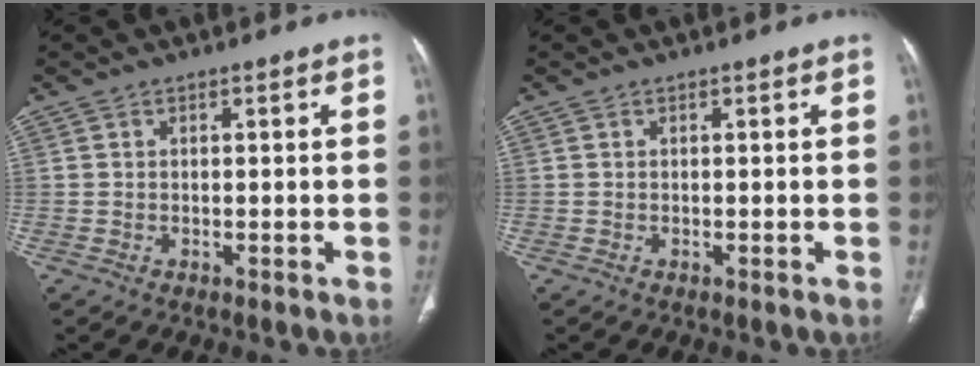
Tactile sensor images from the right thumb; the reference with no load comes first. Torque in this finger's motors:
{"motor_torque": [0.00, 0.00, 0.00, 0.00, 0.00]}